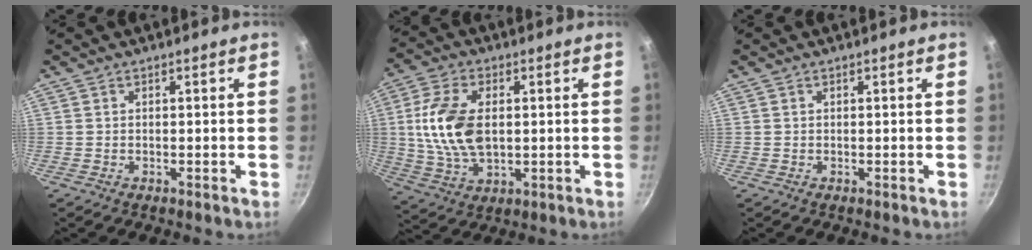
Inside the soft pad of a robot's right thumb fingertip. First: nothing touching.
{"total": 13.5, "force": [1.2, 7.9, 10.8], "torque": [-0.204, 0.000, 0.023]}
{"total": 0.0}